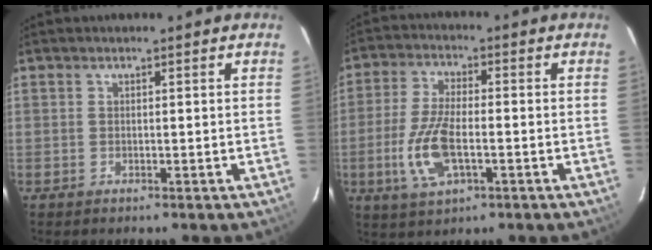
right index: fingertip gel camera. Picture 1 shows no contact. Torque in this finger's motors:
{"motor_torque": [0.44, -0.27, 0.28, 0.08]}